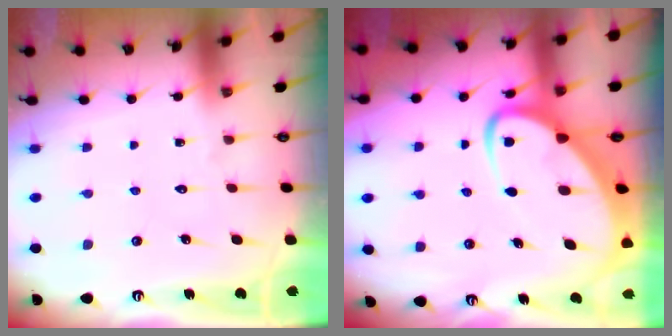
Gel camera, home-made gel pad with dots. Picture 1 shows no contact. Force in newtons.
{"total": 7.6, "press": 7.5, "slide": 0.8}